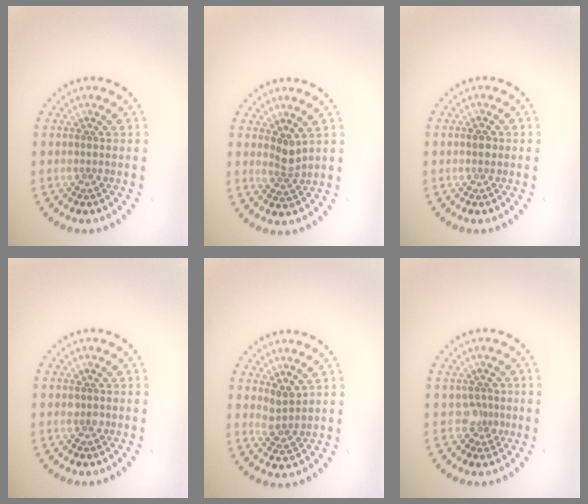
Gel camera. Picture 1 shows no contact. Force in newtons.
{"total": 1.9, "press": 1.4, "slide": 1.3}
{"total": 1.0, "press": 1.0, "slide": 0.2}
{"total": 1.1, "press": 1.0, "slide": 0.4}
{"total": 1.9, "press": 1.5, "slide": 1.0}
{"total": 1.8, "press": 1.4, "slide": 1.1}